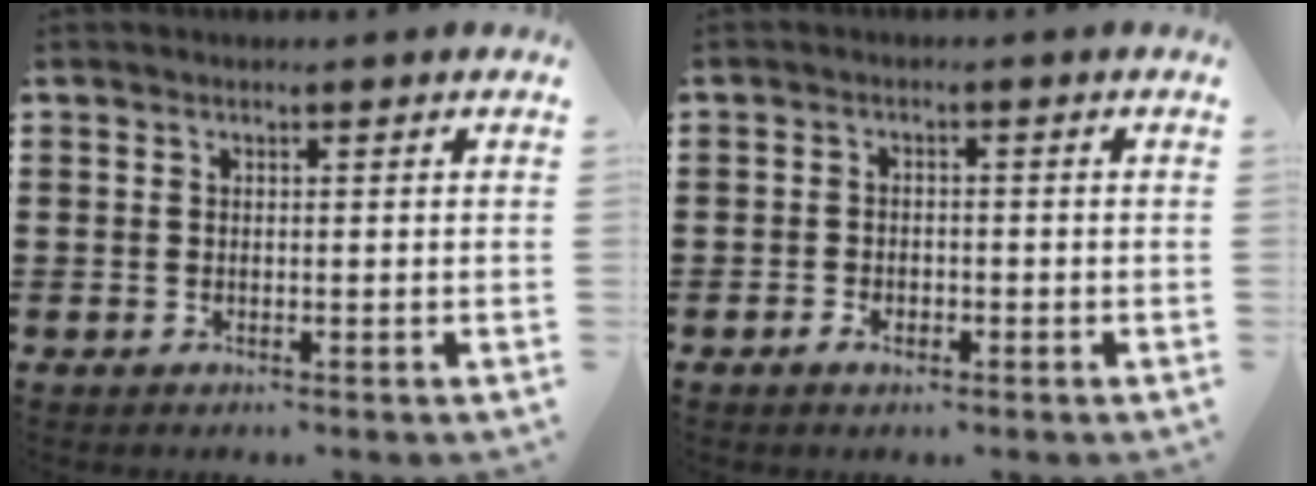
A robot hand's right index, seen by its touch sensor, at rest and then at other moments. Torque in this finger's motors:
{"motor_torque": [0.81, 1.33, 0.02, -0.01]}